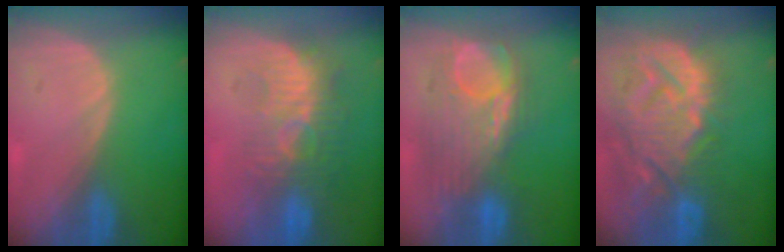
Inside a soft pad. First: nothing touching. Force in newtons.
{"total": 9.4, "press": 8.7, "slide": 3.7}
{"total": 9.6, "press": 9.4, "slide": 2.1}
{"total": 14.3, "press": 12.3, "slide": 7.4}